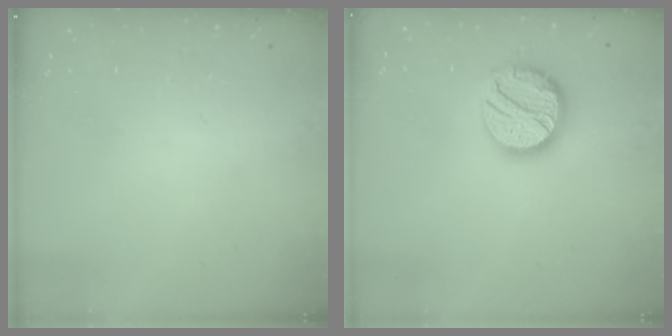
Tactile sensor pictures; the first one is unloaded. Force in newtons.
{"total": 17.1, "press": 17.0, "slide": 1.5}